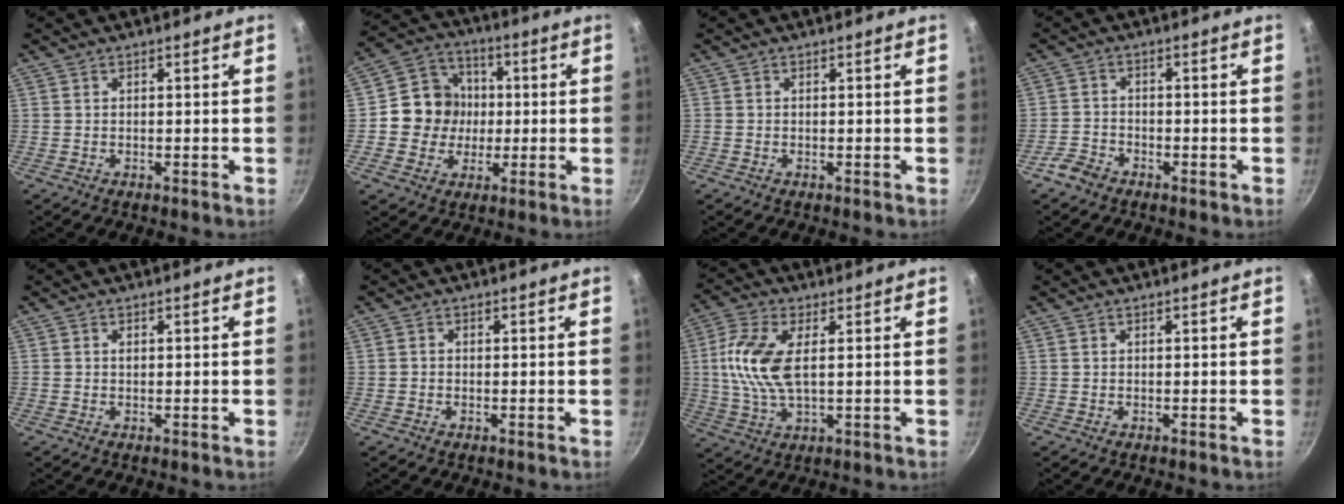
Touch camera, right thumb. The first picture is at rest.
{"total": 11.2, "force": [-0.1, 10.4, 4.0], "torque": [-0.031, 0.023, -0.017]}
{"total": 0.0}
{"total": 3.8, "force": [-2.8, 2.3, 1.4], "torque": [-0.028, 0.025, -0.054]}
{"total": 0.6, "force": [0.1, 0.5, 0.3], "torque": [-0.004, 0.003, 0.001]}
{"total": 0.7, "force": [-0.2, 0.6, 0.3], "torque": [-0.006, 0.002, -0.005]}
{"total": 10.9, "force": [1.6, 5.1, 9.6], "torque": [-0.202, 0.005, 0.026]}
{"total": 0.0}